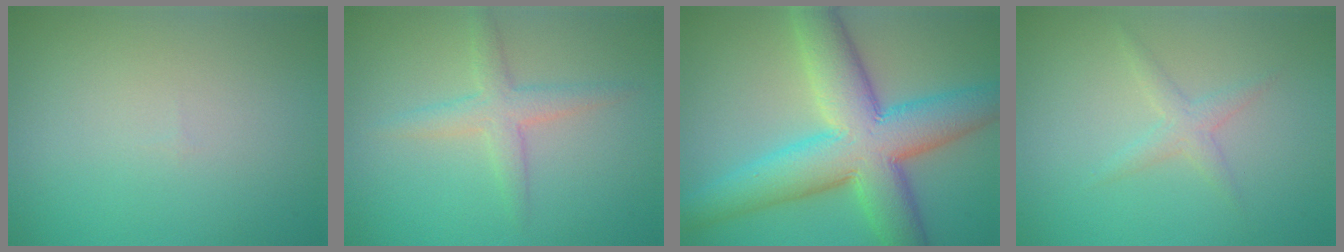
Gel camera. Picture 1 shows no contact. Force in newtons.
{"total": 2.7, "press": 2.7, "slide": 0.1}
{"total": 11.0, "press": 11.0, "slide": 0.2}
{"total": 1.6, "press": 1.6, "slide": 0.1}